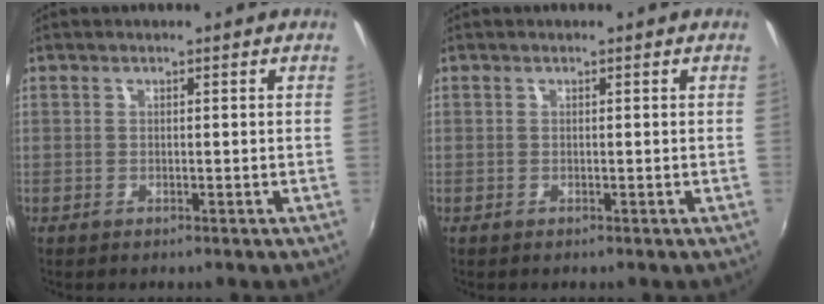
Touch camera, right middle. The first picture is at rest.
{"total": 0.0}